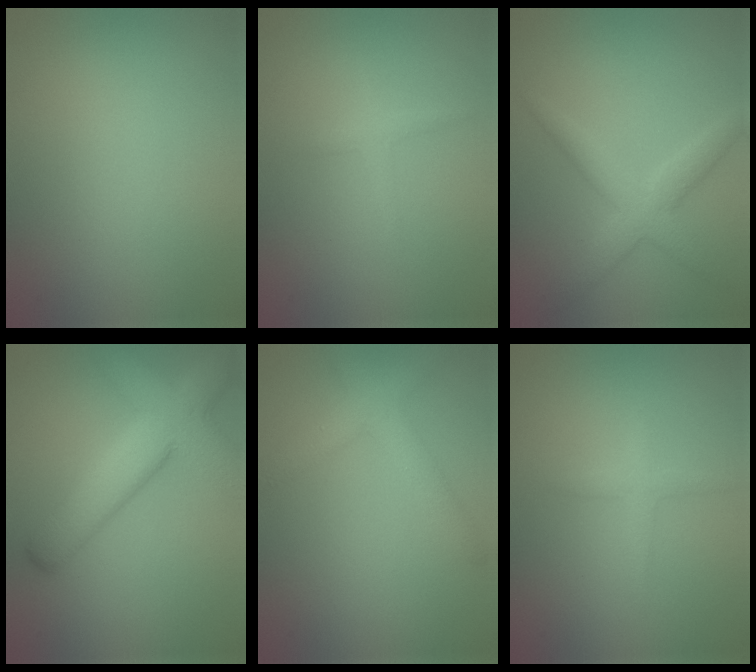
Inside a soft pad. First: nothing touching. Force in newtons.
{"total": 1.2, "press": 1.2, "slide": 0.1}
{"total": 3.5, "press": 3.5, "slide": 0.1}
{"total": 7.1, "press": 7.0, "slide": 0.4}
{"total": 3.7, "press": 3.7, "slide": 0.3}
{"total": 1.4, "press": 1.4, "slide": 0.0}